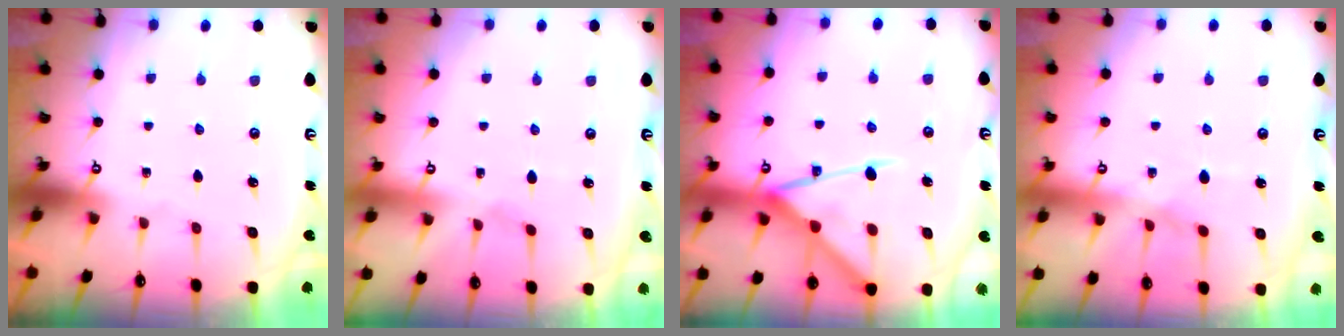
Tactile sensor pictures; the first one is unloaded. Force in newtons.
{"total": 2.5, "press": 2.4, "slide": 0.5}
{"total": 14.9, "press": 14.9, "slide": 1.2}
{"total": 7.5, "press": 7.5, "slide": 0.8}